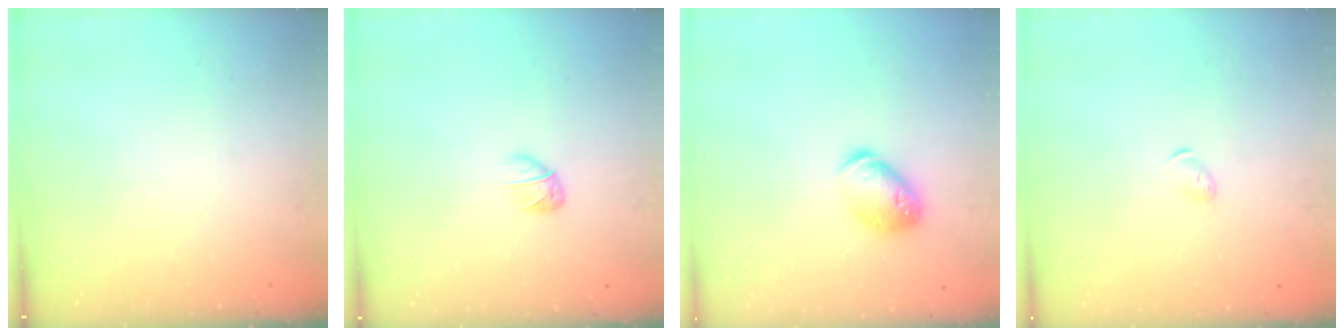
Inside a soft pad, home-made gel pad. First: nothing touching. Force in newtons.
{"total": 3.3, "press": 3.2, "slide": 0.9}
{"total": 10.7, "press": 10.6, "slide": 1.5}
{"total": 3.7, "press": 3.6, "slide": 0.9}